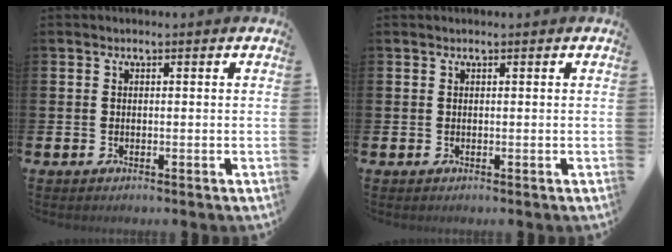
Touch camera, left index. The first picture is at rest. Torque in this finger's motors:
{"motor_torque": [-0.59, -1.33, -0.27, -0.02]}